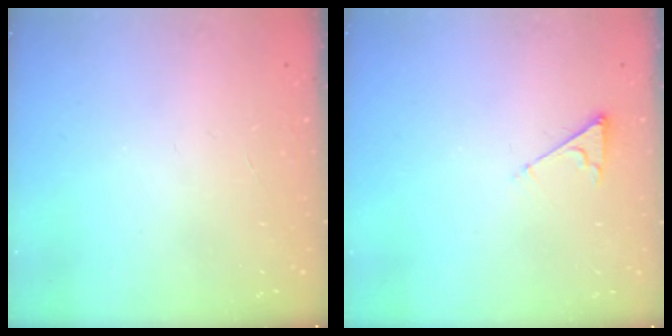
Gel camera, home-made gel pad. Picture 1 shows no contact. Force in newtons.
{"total": 3.6, "press": 3.6, "slide": 0.4}